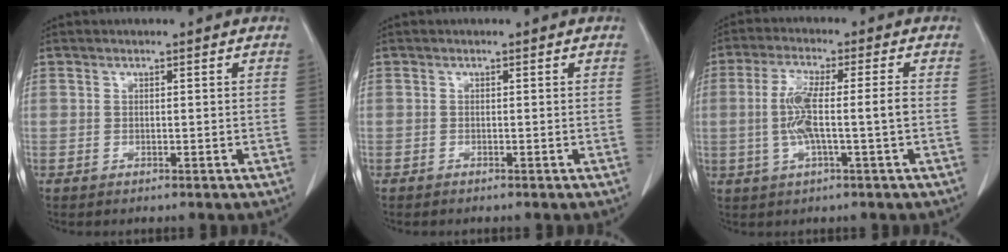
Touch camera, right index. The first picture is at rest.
{"total": 0.0}
{"total": 7.4, "force": [-0.7, 0.5, 7.4], "torque": [-0.149, 0.010, -0.011]}